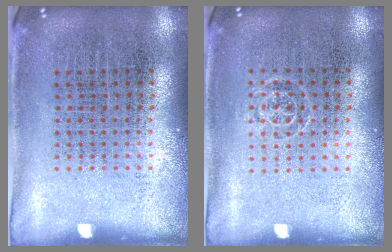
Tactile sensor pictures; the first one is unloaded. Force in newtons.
{"total": 0.6, "press": 0.5, "slide": 0.3}